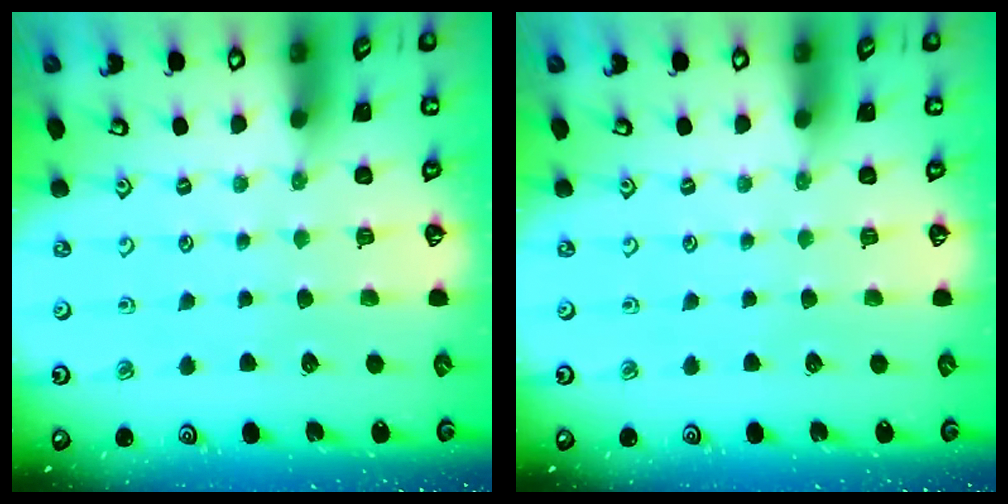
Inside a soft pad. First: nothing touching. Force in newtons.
{"total": 0.0}